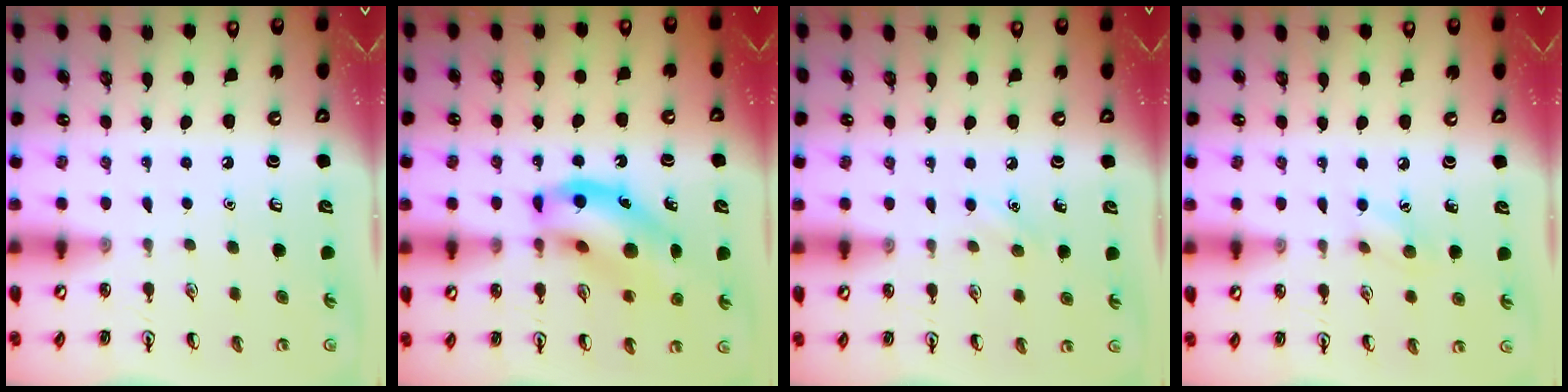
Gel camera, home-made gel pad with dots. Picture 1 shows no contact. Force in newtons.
{"total": 15.4, "press": 14.9, "slide": 4.1}
{"total": 5.9, "press": 5.6, "slide": 1.8}
{"total": 7.1, "press": 6.9, "slide": 1.8}